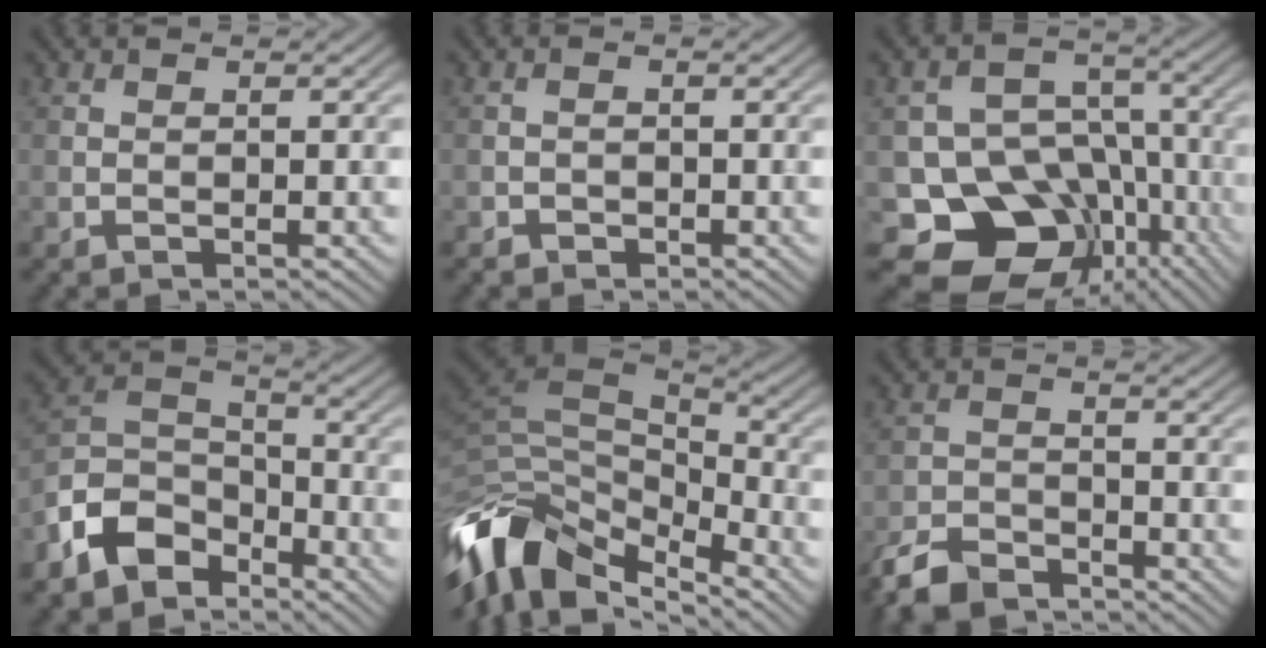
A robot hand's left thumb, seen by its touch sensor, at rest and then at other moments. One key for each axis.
{"total": 1.0, "fx": -0.7, "fy": 0.8, "fz": 0.2, "tx": -0.002, "ty": 0.000, "tz": -0.014}
{"total": 14.2, "fx": -7.0, "fy": 11.0, "fz": 5.6, "tx": -0.111, "ty": -0.009, "tz": -0.117}
{"total": 9.2, "fx": -6.0, "fy": 5.6, "fz": 4.2, "tx": -0.087, "ty": -0.003, "tz": -0.141}
{"total": 15.2, "fx": -7.5, "fy": 8.0, "fz": 10.5, "tx": -0.258, "ty": -0.021, "tz": -0.123}
{"total": 6.2, "fx": -5.1, "fy": 2.3, "fz": 2.5, "tx": -0.048, "ty": -0.009, "tz": -0.109}